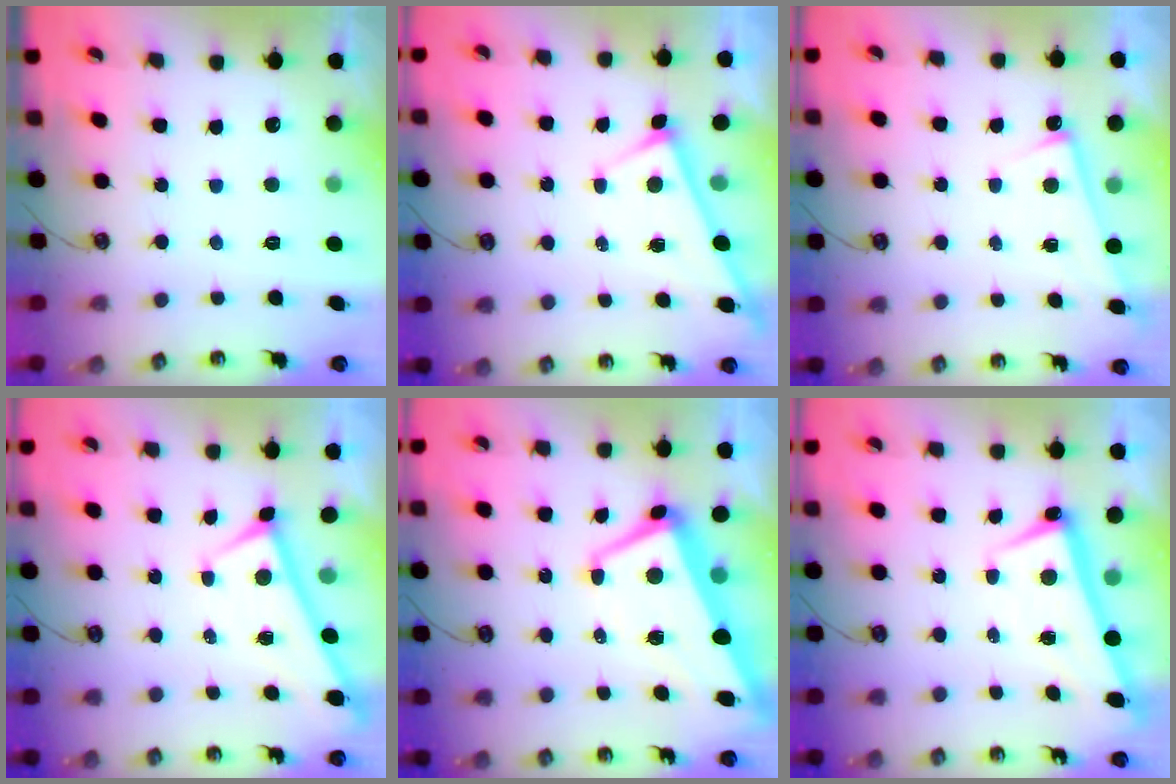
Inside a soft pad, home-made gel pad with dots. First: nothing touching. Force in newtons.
{"total": 3.0, "press": 3.0, "slide": 0.2}
{"total": 2.5, "press": 2.5, "slide": 0.4}
{"total": 0.0}
{"total": 2.7, "press": 2.2, "slide": 1.7}
{"total": 2.6, "press": 2.5, "slide": 0.8}